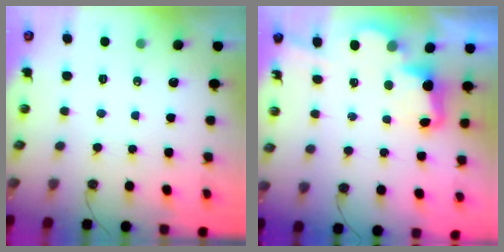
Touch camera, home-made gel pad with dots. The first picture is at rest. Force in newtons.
{"total": 3.6, "press": 3.6, "slide": 0.5}